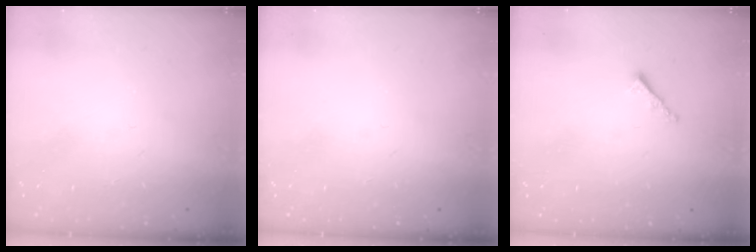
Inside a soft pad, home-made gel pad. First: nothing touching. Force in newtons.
{"total": 0.0}
{"total": 1.0, "press": 0.9, "slide": 0.4}